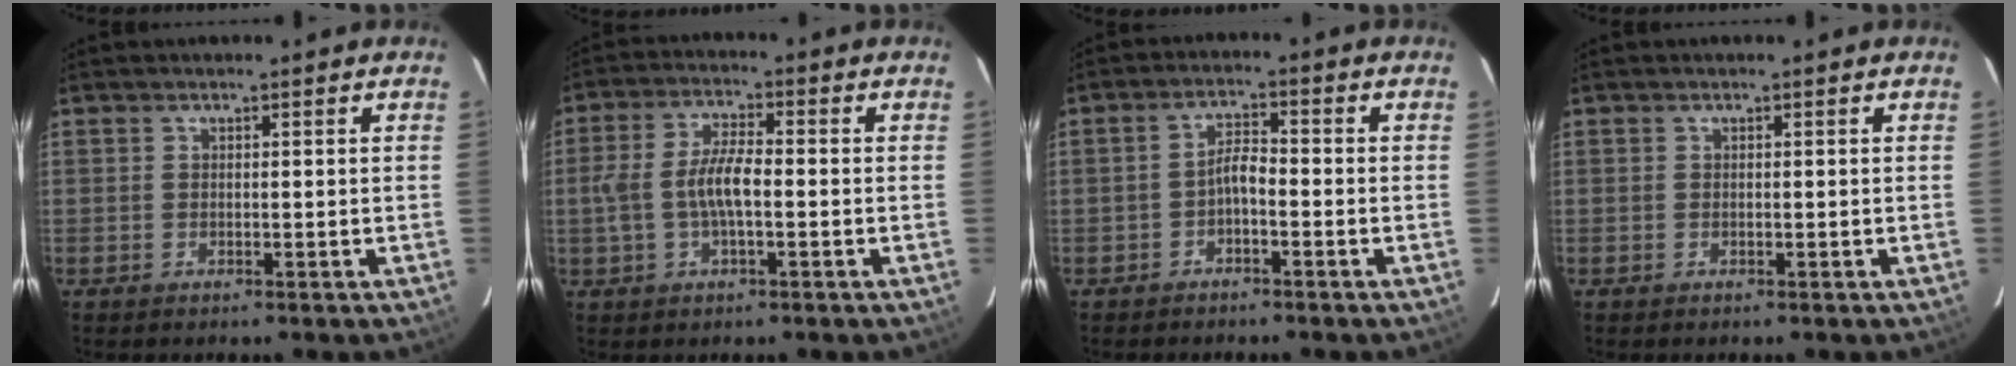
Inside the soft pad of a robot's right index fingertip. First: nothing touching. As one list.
[{"total": 7.5, "force": [-1.3, 2.5, 6.9], "torque": [-0.142, 0.009, -0.023]}, {"total": 2.8, "force": [-1.6, 0.7, 2.1], "torque": [-0.043, 0.010, -0.030]}, {"total": 0.0}]